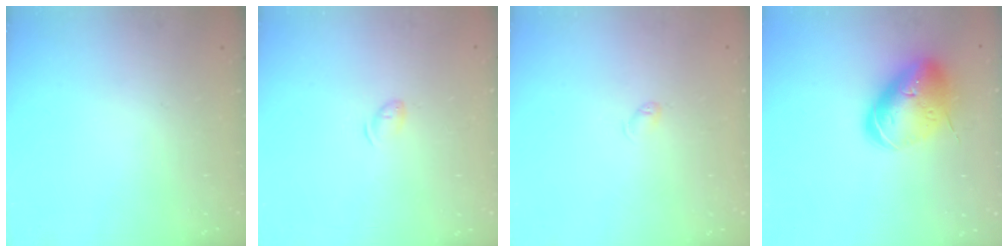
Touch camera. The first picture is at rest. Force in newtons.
{"total": 4.6, "press": 4.5, "slide": 0.7}
{"total": 2.6, "press": 2.6, "slide": 0.4}
{"total": 16.6, "press": 16.3, "slide": 2.9}